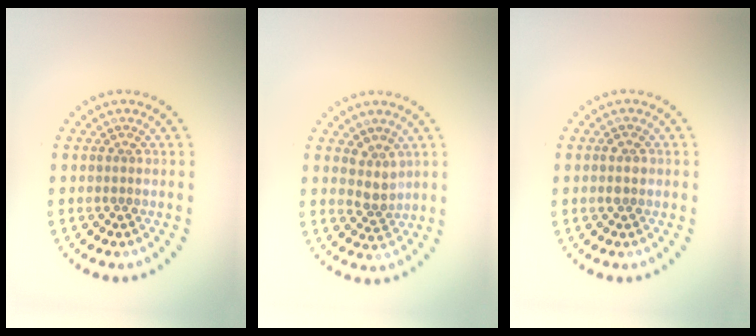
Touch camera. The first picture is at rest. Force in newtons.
{"total": 2.3, "press": 1.8, "slide": 1.4}
{"total": 1.0, "press": 1.0, "slide": 0.0}